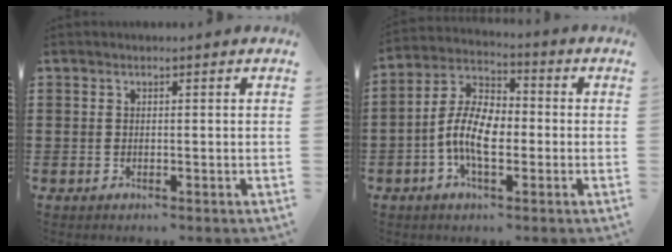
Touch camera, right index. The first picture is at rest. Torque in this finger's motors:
{"motor_torque": [2.14, 0.00, 0.89, 0.09]}